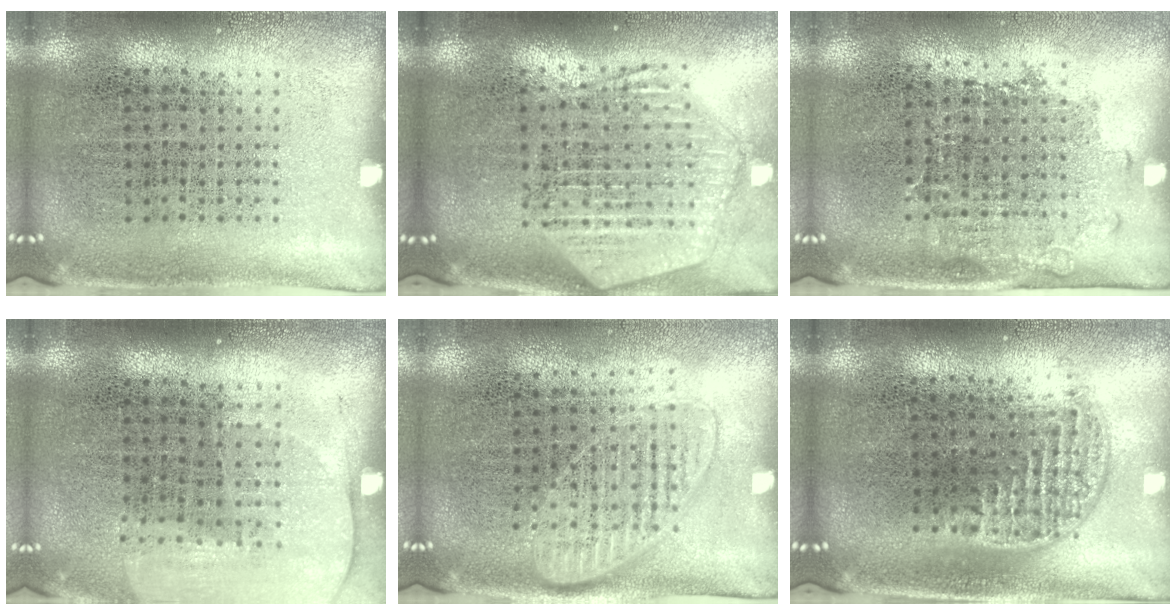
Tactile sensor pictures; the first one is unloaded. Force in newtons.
{"total": 2.6, "press": 2.2, "slide": 1.3}
{"total": 1.3, "press": 1.1, "slide": 0.8}
{"total": 1.4, "press": 1.3, "slide": 0.5}
{"total": 1.4, "press": 1.3, "slide": 0.6}
{"total": 1.2, "press": 1.0, "slide": 0.6}